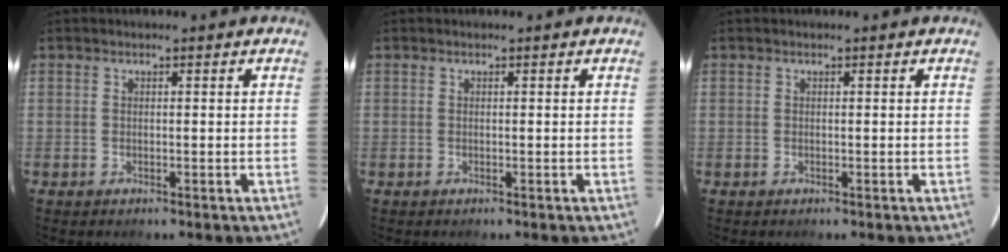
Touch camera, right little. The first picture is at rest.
{"total": 0.0}
{"total": 0.0}